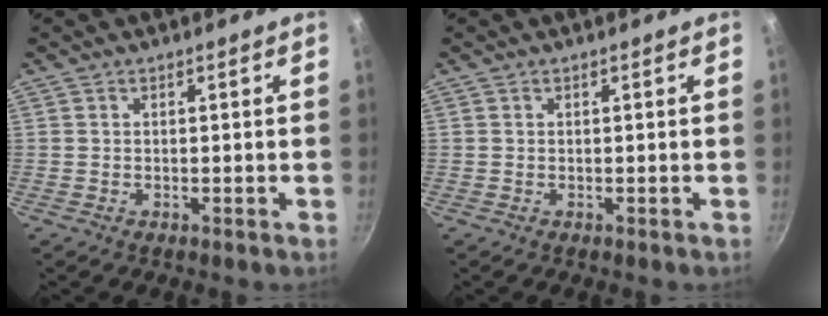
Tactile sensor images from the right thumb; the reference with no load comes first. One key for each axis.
{"total": 0.0}